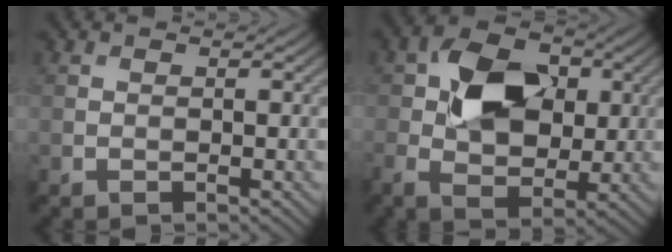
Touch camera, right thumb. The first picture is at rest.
{"total": 10.2, "force": [1.2, 6.7, 7.6], "torque": [-0.144, 0.009, 0.012]}